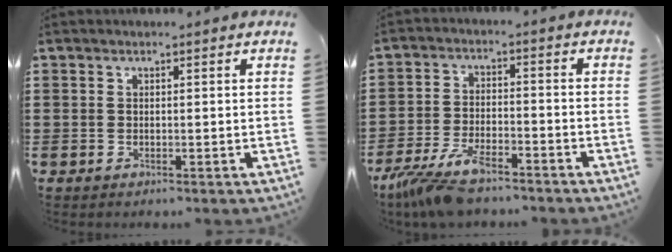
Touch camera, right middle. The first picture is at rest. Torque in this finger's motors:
{"motor_torque": [2.00, 0.14, 0.86, 0.21]}